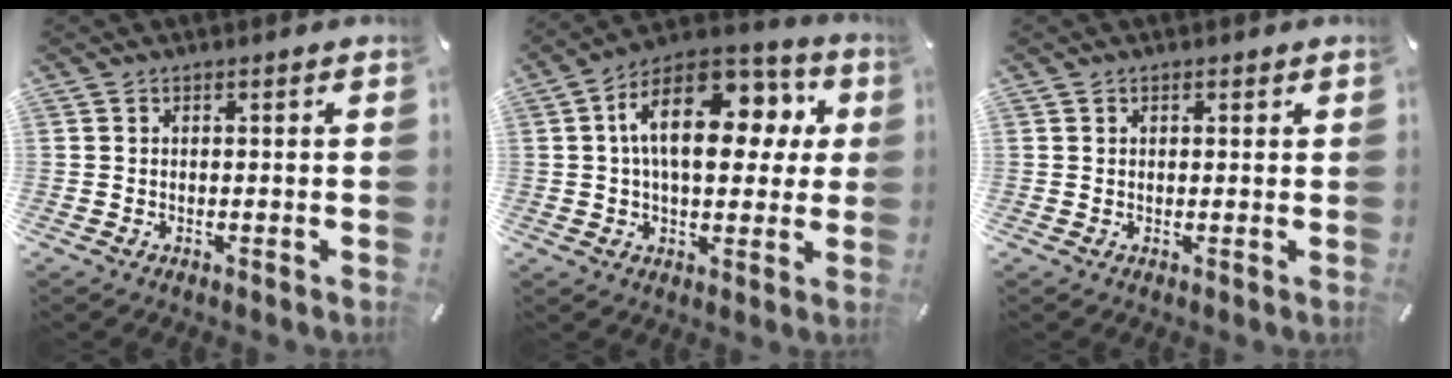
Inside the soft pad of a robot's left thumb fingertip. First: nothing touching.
{"total": 18.7, "force": [5.2, 10.9, 14.3], "torque": [-0.244, -0.010, 0.088]}
{"total": 0.8, "force": [0.2, 0.8, 0.1], "torque": [0.003, 0.002, 0.002]}